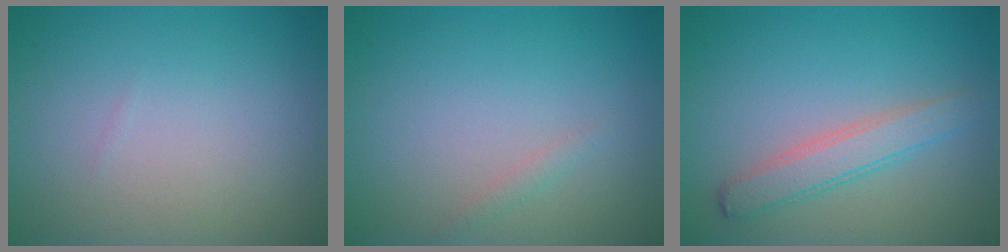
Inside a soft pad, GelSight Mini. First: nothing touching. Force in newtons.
{"total": 0.7, "press": 0.7, "slide": 0.1}
{"total": 2.9, "press": 2.9, "slide": 0.1}